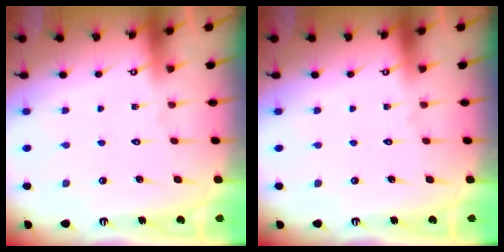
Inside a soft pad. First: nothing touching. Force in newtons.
{"total": 0.0}